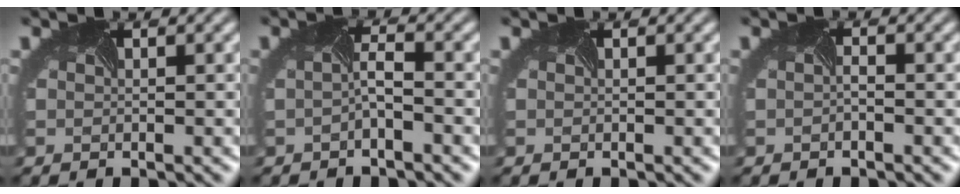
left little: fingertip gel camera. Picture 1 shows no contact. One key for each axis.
{"total": 1.4, "fx": -0.8, "fy": 0.0, "fz": 1.1, "tx": -0.026, "ty": -0.002, "tz": -0.017}
{"total": 0.0}
{"total": 0.7, "fx": -0.6, "fy": -0.1, "fz": 0.2, "tx": -0.011, "ty": -0.004, "tz": -0.012}